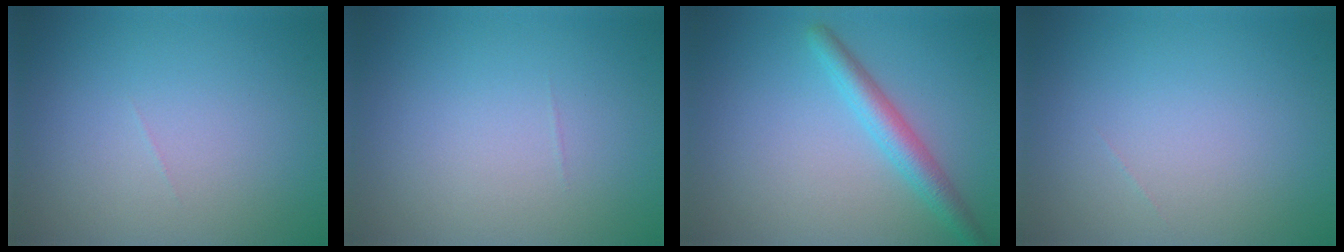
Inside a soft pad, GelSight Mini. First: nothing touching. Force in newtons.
{"total": 0.0}
{"total": 3.1, "press": 3.0, "slide": 0.1}
{"total": 0.0}